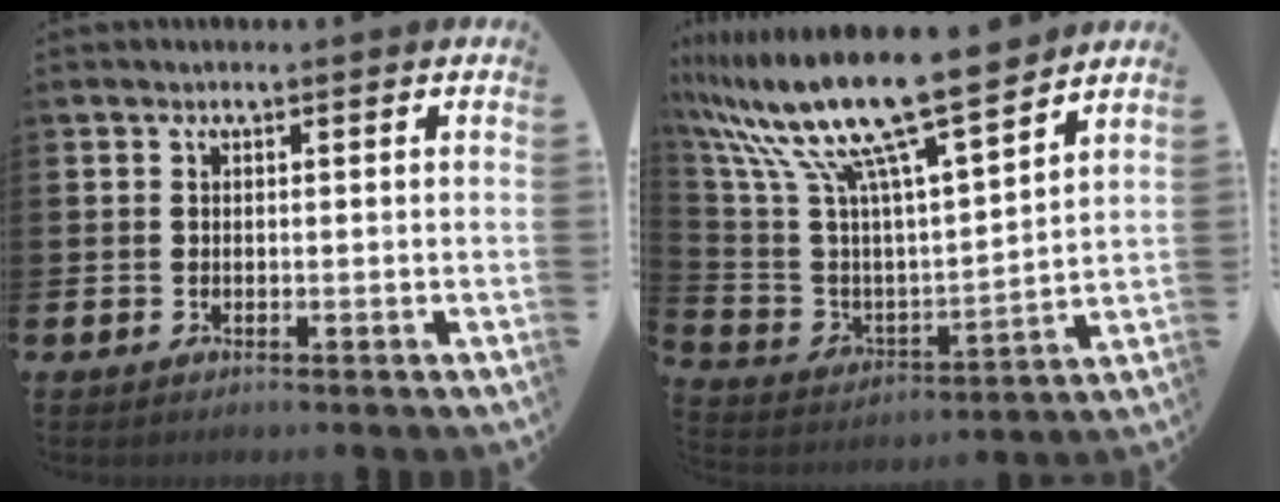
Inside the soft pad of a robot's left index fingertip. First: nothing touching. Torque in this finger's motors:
{"motor_torque": [1.00, -1.06, 1.05, 0.21]}